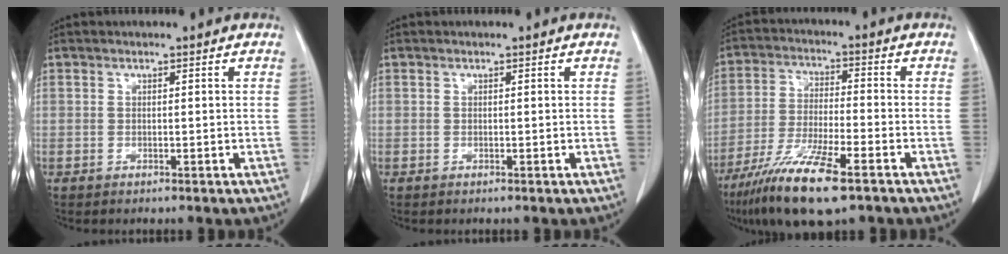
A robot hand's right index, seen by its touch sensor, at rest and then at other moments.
{"total": 0.0}
{"total": 13.1, "force": [-8.3, 1.7, 9.9], "torque": [-0.193, -0.032, -0.148]}